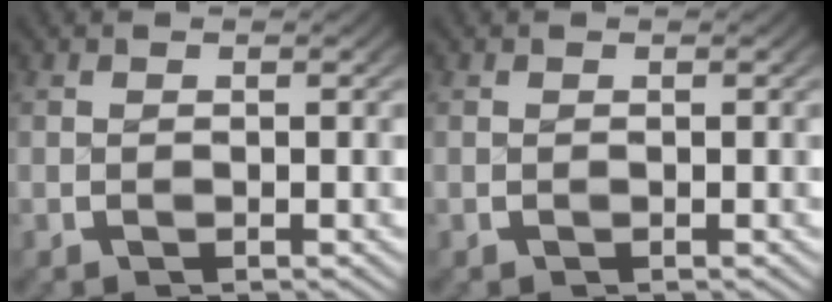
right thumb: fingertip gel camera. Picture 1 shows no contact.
{"total": 0.0}